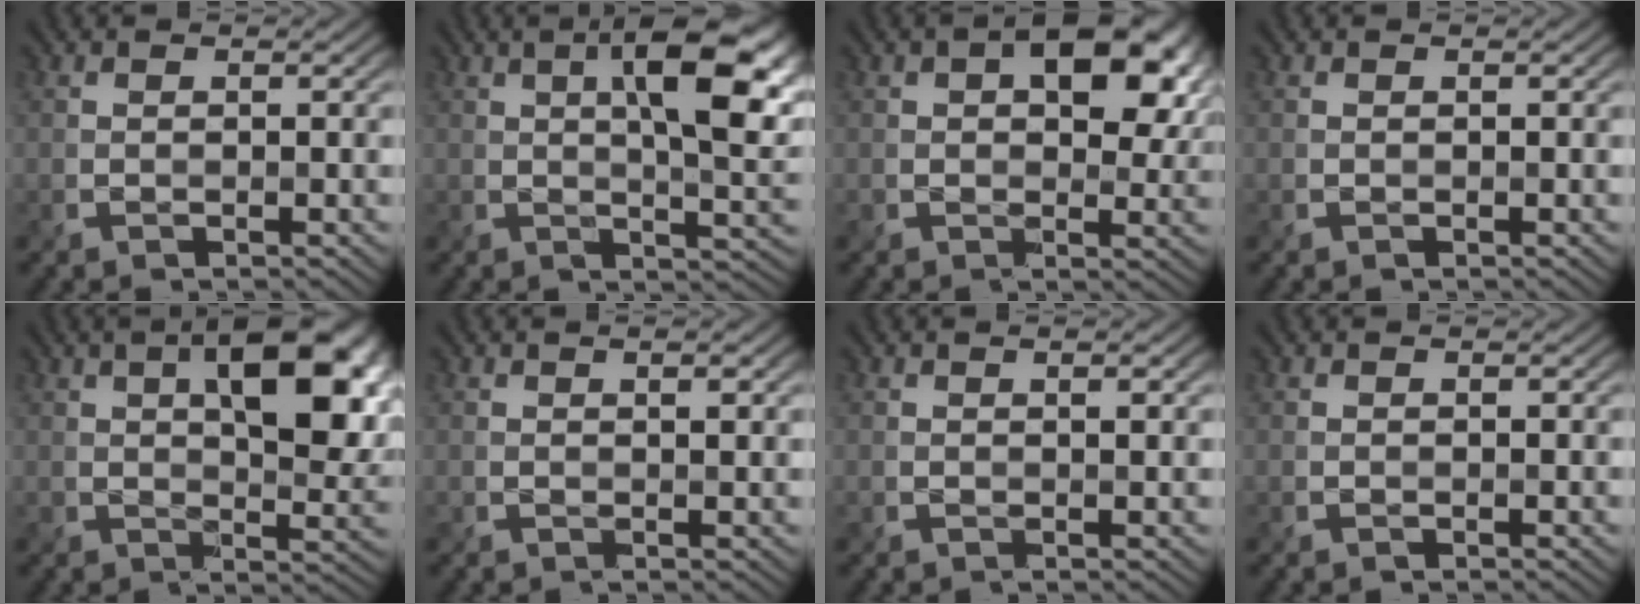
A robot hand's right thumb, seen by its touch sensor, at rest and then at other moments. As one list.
[{"total": 11.5, "force": [3.2, 3.5, 10.5], "torque": [-0.154, -0.001, 0.045]}, {"total": 10.7, "force": [3.7, 6.2, 7.9], "torque": [-0.121, -0.005, 0.061]}, {"total": 0.0}, {"total": 12.9, "force": [3.9, 5.9, 10.7], "torque": [-0.149, 0.007, 0.056]}, {"total": 1.3, "force": [0.7, 0.2, 1.1], "torque": [-0.020, 0.000, 0.013]}, {"total": 1.0, "force": [0.5, 0.1, 0.8], "torque": [-0.016, 0.000, 0.011]}, {"total": 0.0}]